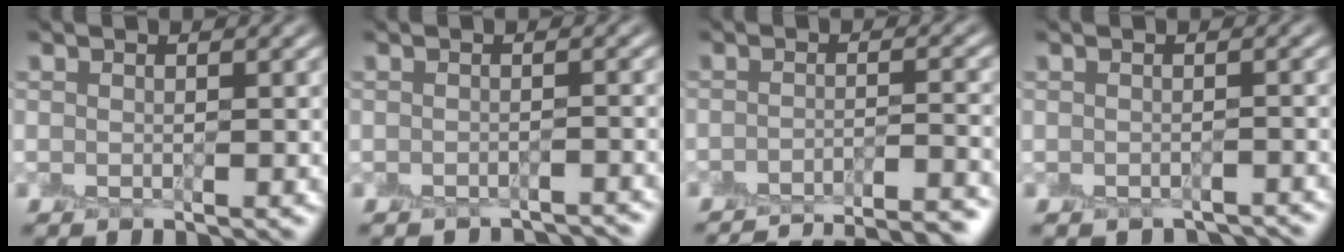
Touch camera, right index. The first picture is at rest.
{"total": 2.9, "force": [-2.9, 0.3, -0.1], "torque": [0.006, -0.016, -0.038]}
{"total": 12.2, "force": [-11.3, 3.0, 3.6], "torque": [-0.020, -0.009, -0.125]}
{"total": 2.2, "force": [-2.1, 0.7, 0.2], "torque": [0.003, -0.020, -0.029]}